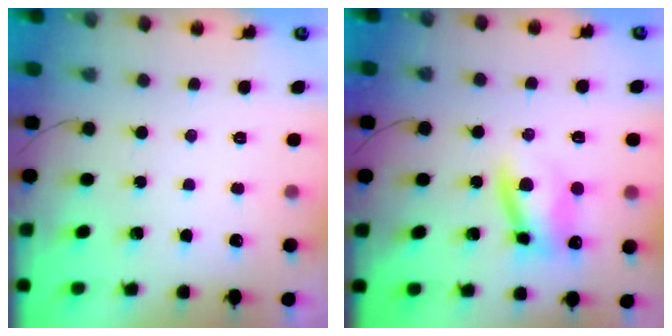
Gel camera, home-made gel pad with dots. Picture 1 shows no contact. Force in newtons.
{"total": 9.6, "press": 9.4, "slide": 1.8}